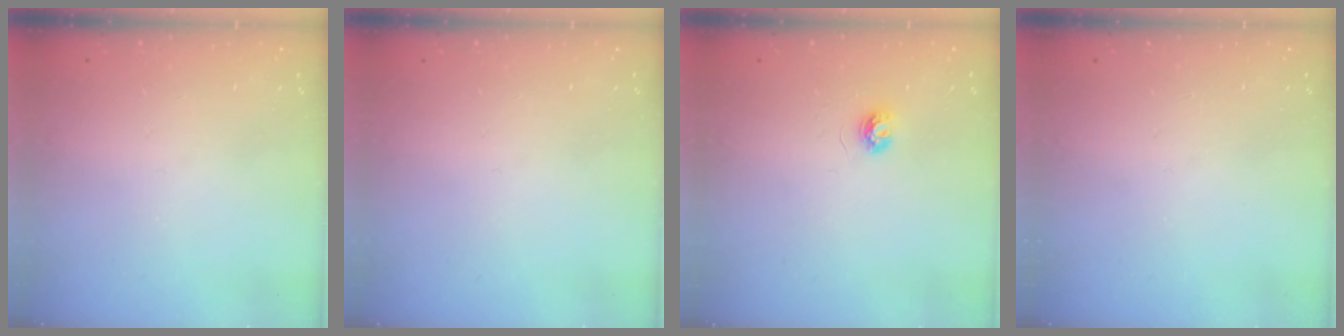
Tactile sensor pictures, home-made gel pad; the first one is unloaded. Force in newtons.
{"total": 0.0}
{"total": 3.7, "press": 3.7, "slide": 0.3}
{"total": 0.0}